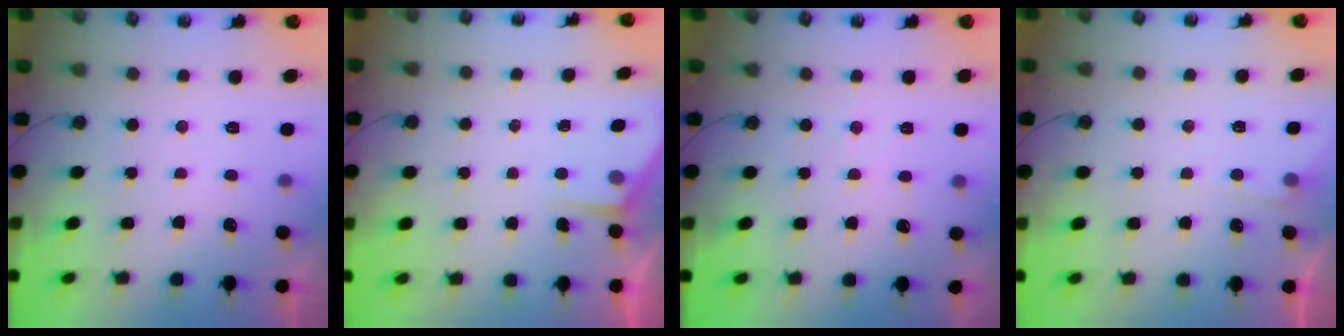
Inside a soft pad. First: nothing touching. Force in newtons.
{"total": 2.1, "press": 2.1, "slide": 0.2}
{"total": 3.5, "press": 3.5, "slide": 0.5}
{"total": 3.7, "press": 3.7, "slide": 0.6}